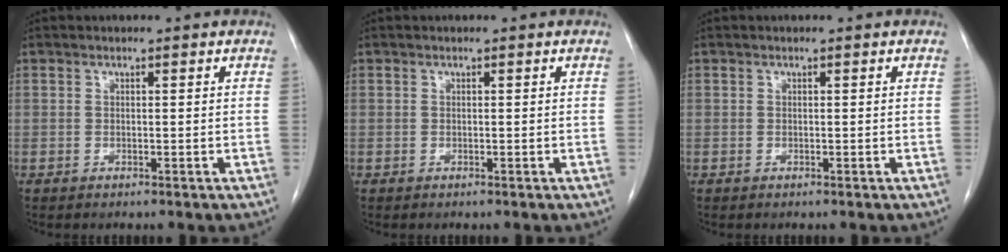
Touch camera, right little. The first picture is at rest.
{"total": 0.0}
{"total": 0.0}